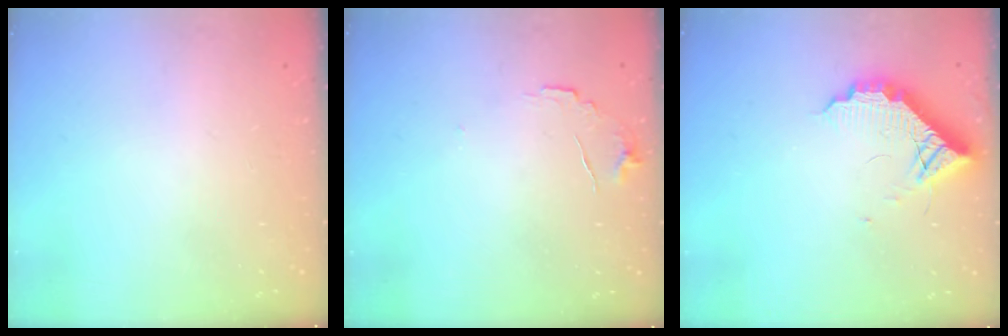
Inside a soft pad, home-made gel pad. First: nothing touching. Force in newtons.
{"total": 6.3, "press": 6.2, "slide": 0.4}
{"total": 9.9, "press": 9.9, "slide": 0.9}